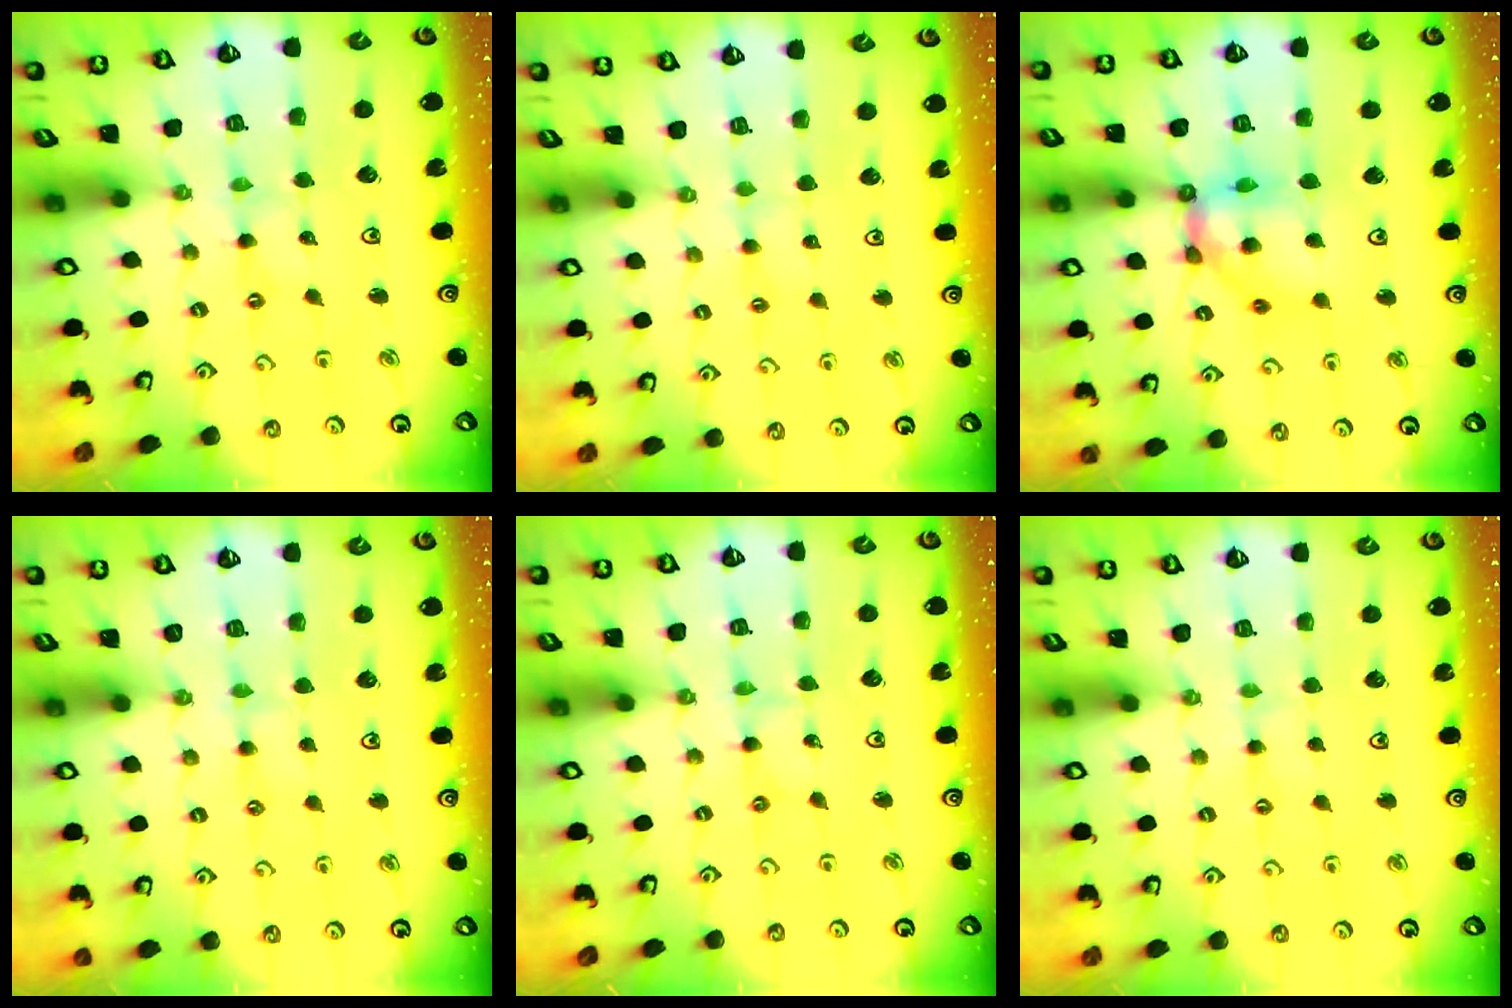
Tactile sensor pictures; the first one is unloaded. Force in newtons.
{"total": 1.7, "press": 1.6, "slide": 0.4}
{"total": 12.8, "press": 12.8, "slide": 1.2}
{"total": 2.2, "press": 2.2, "slide": 0.4}
{"total": 0.0}
{"total": 1.9, "press": 1.9, "slide": 0.3}